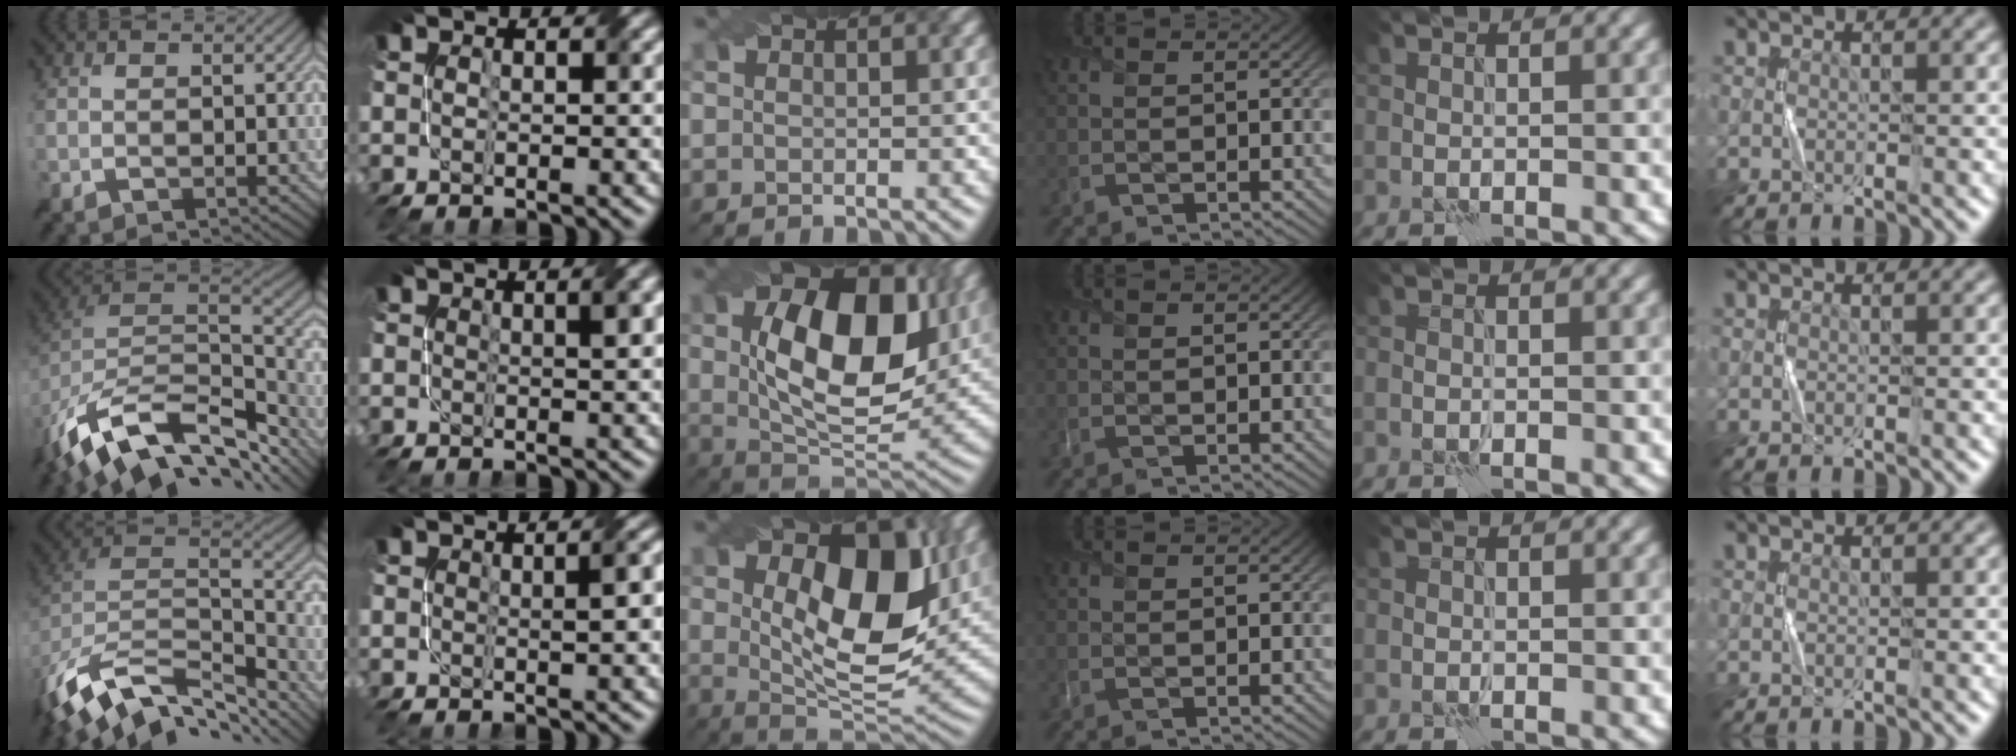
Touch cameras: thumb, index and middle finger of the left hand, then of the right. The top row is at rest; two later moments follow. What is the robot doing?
{"motion": "twist", "object": "screw"}